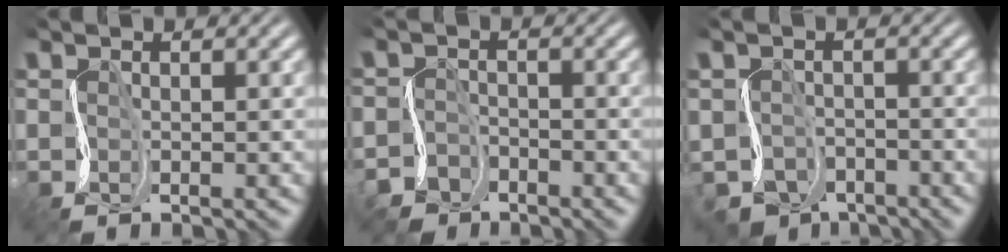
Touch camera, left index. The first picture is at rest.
{"total": 3.6, "force": [-3.1, 1.9, 0.2], "torque": [-0.004, -0.001, -0.067]}
{"total": 3.8, "force": [-3.0, 2.0, 1.0], "torque": [-0.015, -0.007, -0.066]}